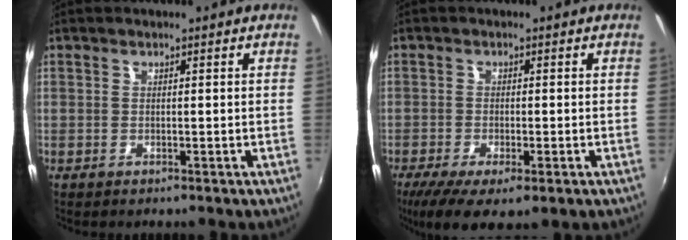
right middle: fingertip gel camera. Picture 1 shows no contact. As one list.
[{"total": 9.2, "force": [-5.1, 2.7, 7.2], "torque": [-0.148, -0.043, -0.080]}]